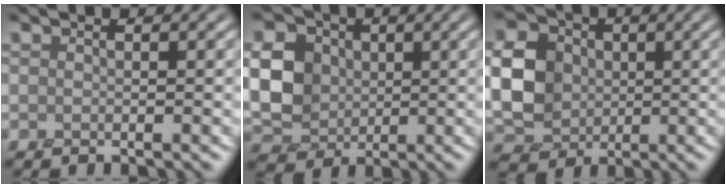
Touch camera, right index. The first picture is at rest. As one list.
[{"total": 9.1, "force": [1.1, 7.4, 5.2], "torque": [-0.125, 0.013, 0.008]}, {"total": 8.3, "force": [0.1, 6.8, 4.8], "torque": [-0.128, 0.000, -0.001]}]